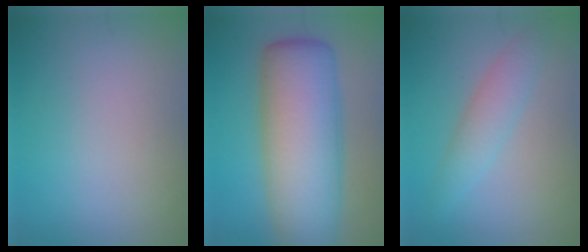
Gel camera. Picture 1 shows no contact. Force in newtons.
{"total": 10.8, "press": 10.8, "slide": 0.4}
{"total": 2.7, "press": 2.7, "slide": 0.1}